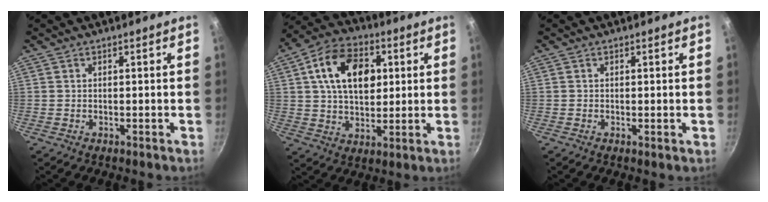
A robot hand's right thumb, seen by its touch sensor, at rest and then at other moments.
{"total": 15.7, "force": [3.9, 10.3, 11.2], "torque": [-0.160, 0.006, 0.056]}
{"total": 0.0}